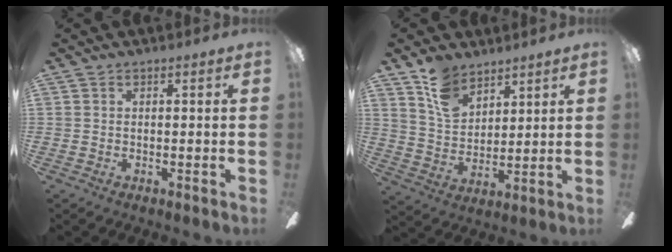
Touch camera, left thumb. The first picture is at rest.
{"total": 10.8, "force": [7.8, 6.4, 3.9], "torque": [-0.082, -0.032, 0.152]}